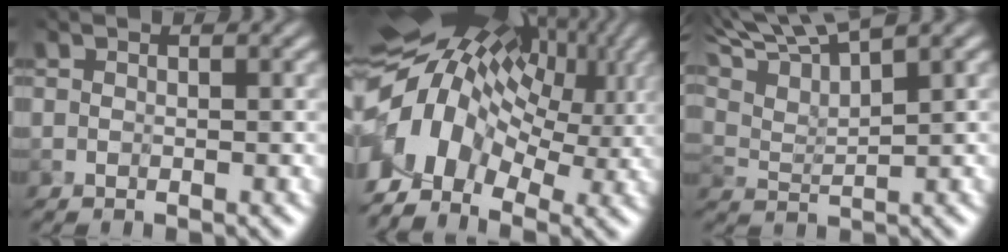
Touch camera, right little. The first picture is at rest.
{"total": 14.6, "force": [-0.5, 10.0, 10.6], "torque": [-0.207, 0.003, 0.002]}
{"total": 6.8, "force": [5.6, 1.1, 3.7], "torque": [-0.064, 0.021, 0.102]}